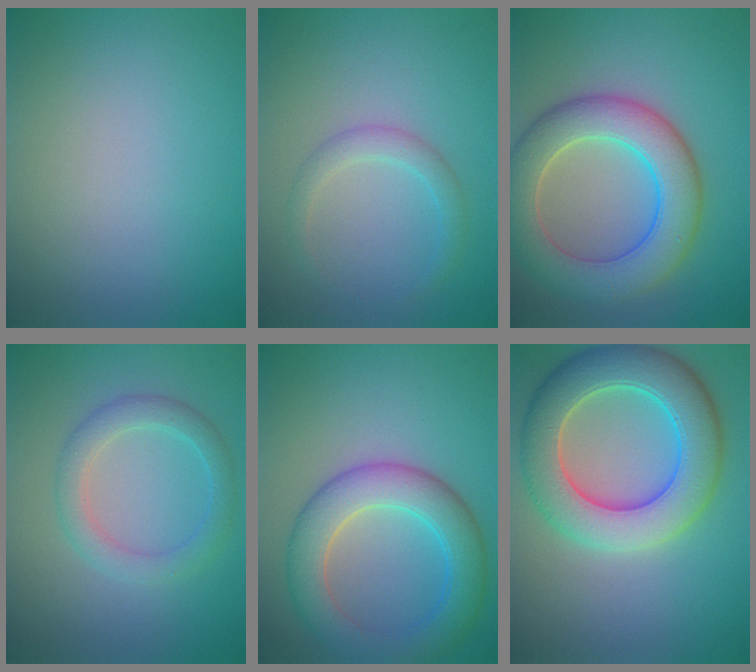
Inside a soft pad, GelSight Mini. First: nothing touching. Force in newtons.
{"total": 2.0, "press": 2.0, "slide": 0.1}
{"total": 8.1, "press": 8.0, "slide": 0.7}
{"total": 3.0, "press": 3.0, "slide": 0.2}
{"total": 6.6, "press": 6.6, "slide": 0.2}
{"total": 8.9, "press": 8.9, "slide": 0.4}